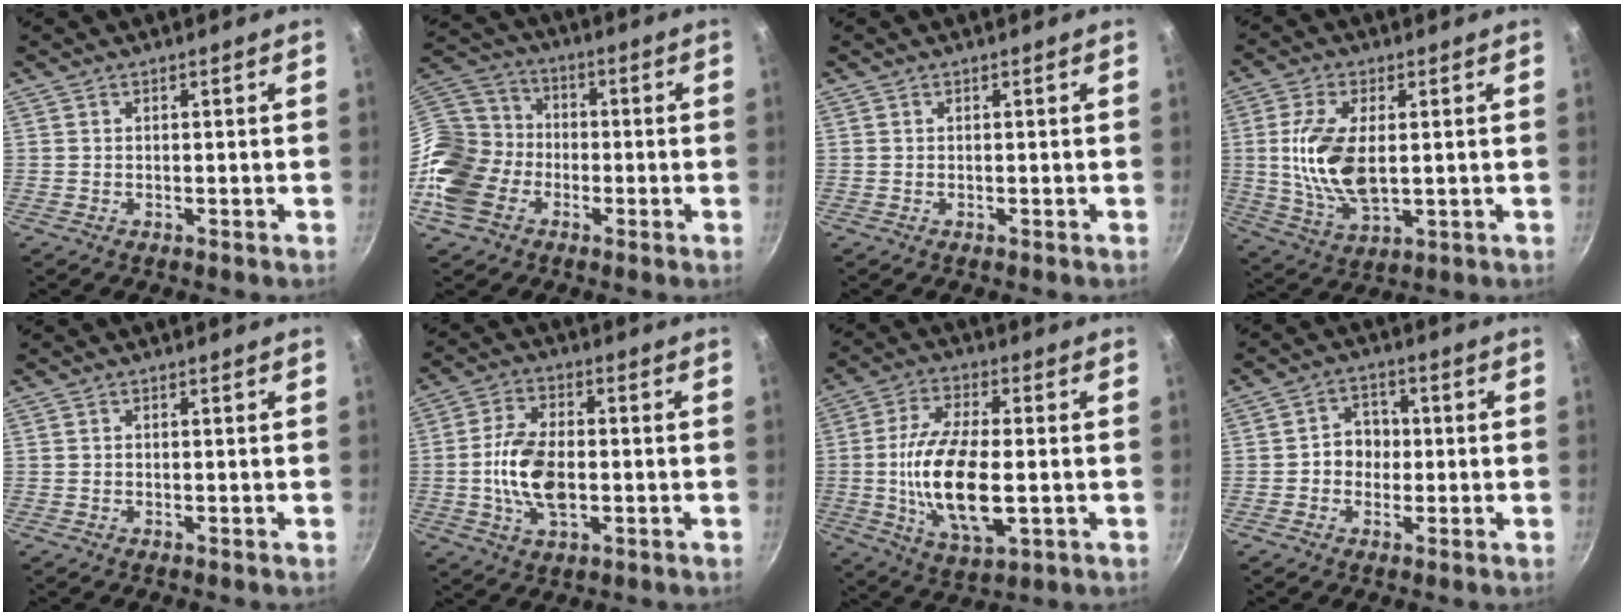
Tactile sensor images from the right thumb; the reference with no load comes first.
{"total": 16.6, "force": [-5.0, 13.0, 9.0], "torque": [-0.197, 0.045, -0.099]}
{"total": 0.0}
{"total": 12.9, "force": [0.8, 6.5, 11.2], "torque": [-0.224, -0.013, 0.025]}
{"total": 0.0}
{"total": 11.6, "force": [-1.2, 6.4, 9.6], "torque": [-0.180, 0.009, -0.023]}
{"total": 16.5, "force": [-1.6, 7.0, 14.9], "torque": [-0.284, -0.004, -0.023]}
{"total": 5.6, "force": [-0.4, 4.8, 2.8], "torque": [-0.016, 0.017, -0.016]}